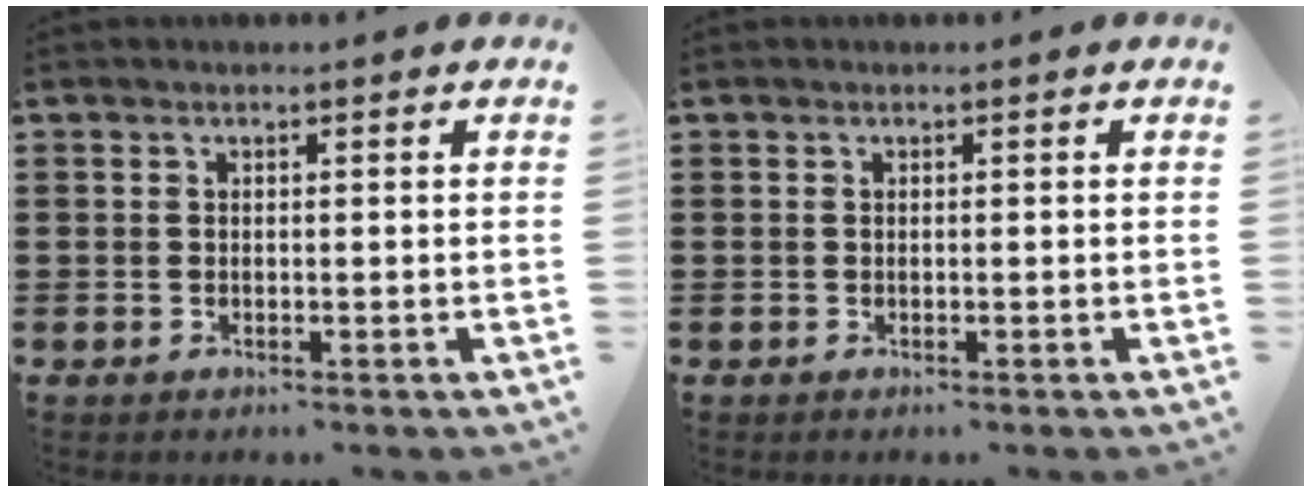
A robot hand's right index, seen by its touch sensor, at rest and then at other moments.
{"total": 0.0}